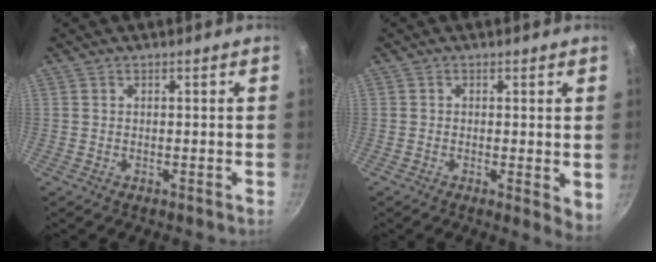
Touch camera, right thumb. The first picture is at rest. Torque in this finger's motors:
{"motor_torque": [0.06, 0.19, -0.25, 0.23, 0.06]}